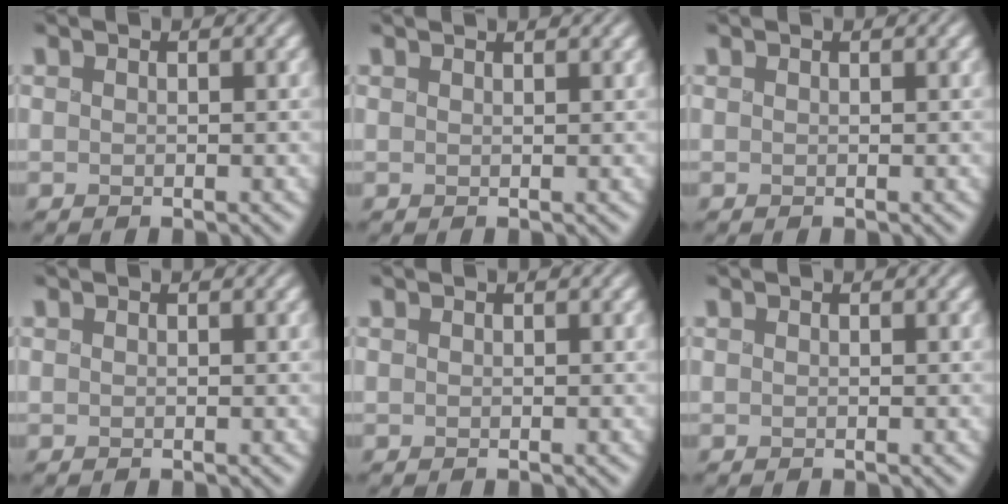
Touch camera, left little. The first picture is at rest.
{"total": 0.9, "force": [0.9, 0.0, 0.2], "torque": [-0.001, 0.003, 0.013]}
{"total": 0.0}
{"total": 0.0}
{"total": 0.0}
{"total": 0.0}